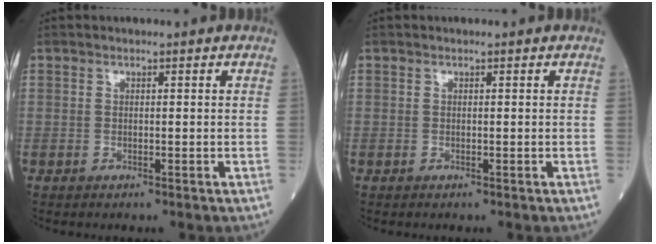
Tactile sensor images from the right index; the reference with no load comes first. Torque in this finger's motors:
{"motor_torque": [0.01, 0.00, 0.00, -0.01]}